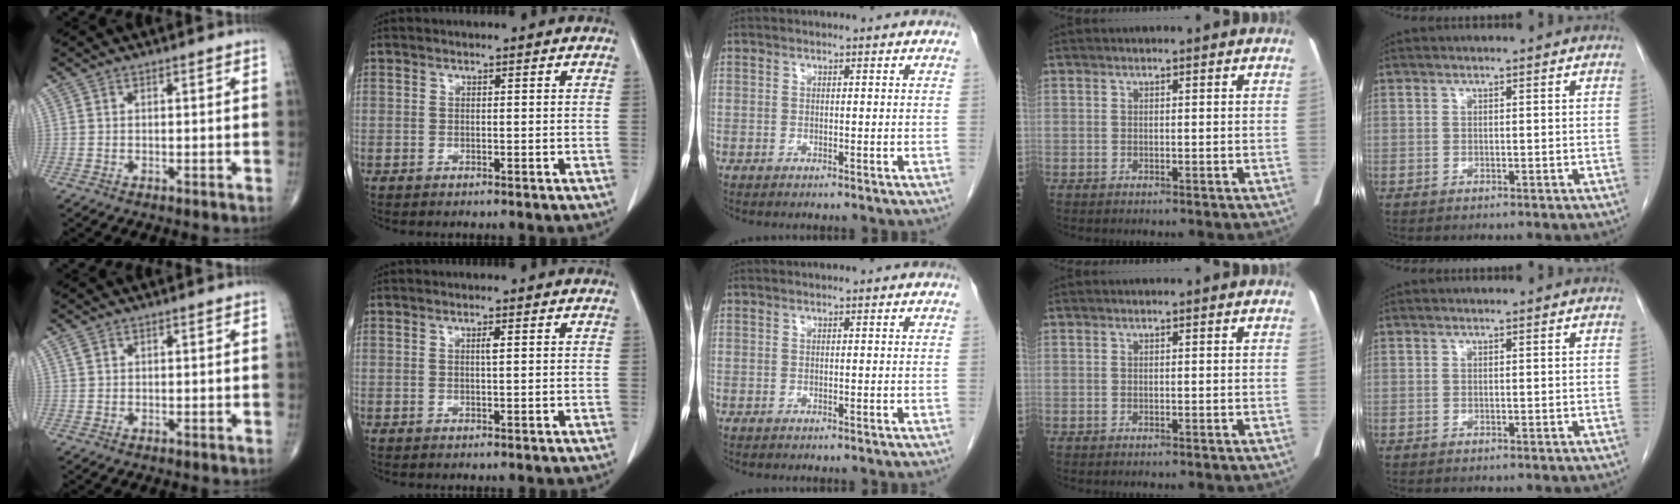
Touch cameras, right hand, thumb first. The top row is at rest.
{"thumb": {"total": 0.9, "force": [0.6, 0.6, 0.5], "torque": [-0.010, 0.005, 0.013]}, "index": {"total": 0.9, "force": [0.2, 0.0, 0.8], "torque": [-0.016, 0.001, 0.003]}}